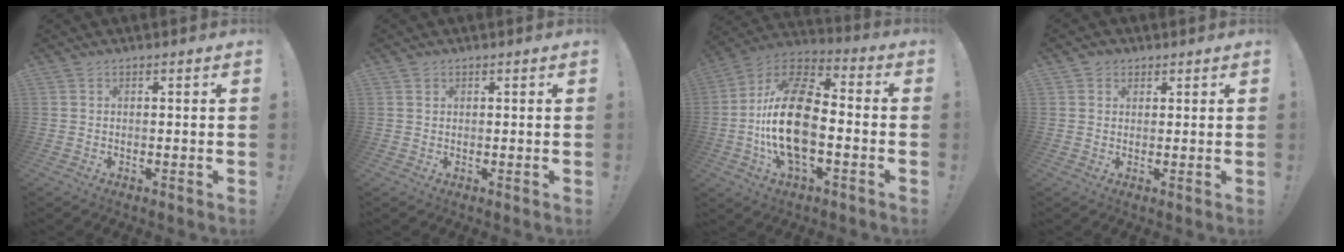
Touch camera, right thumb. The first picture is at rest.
{"total": 0.9, "force": [0.6, 0.7, 0.1], "torque": [0.005, -0.002, 0.011]}
{"total": 21.7, "force": [-3.2, 11.2, 18.2], "torque": [-0.353, 0.025, -0.052]}
{"total": 2.6, "force": [1.1, 2.2, 0.6], "torque": [-0.005, -0.001, 0.020]}